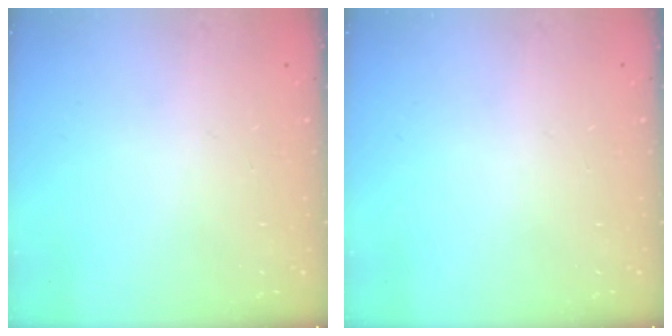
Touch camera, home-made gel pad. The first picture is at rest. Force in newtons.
{"total": 0.0}